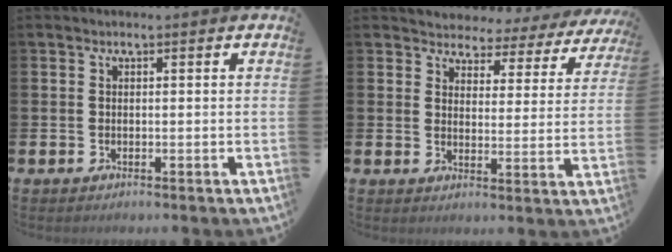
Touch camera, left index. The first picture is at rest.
{"total": 2.9, "force": [2.7, 1.2, -0.2], "torque": [-0.010, -0.034, 0.036]}